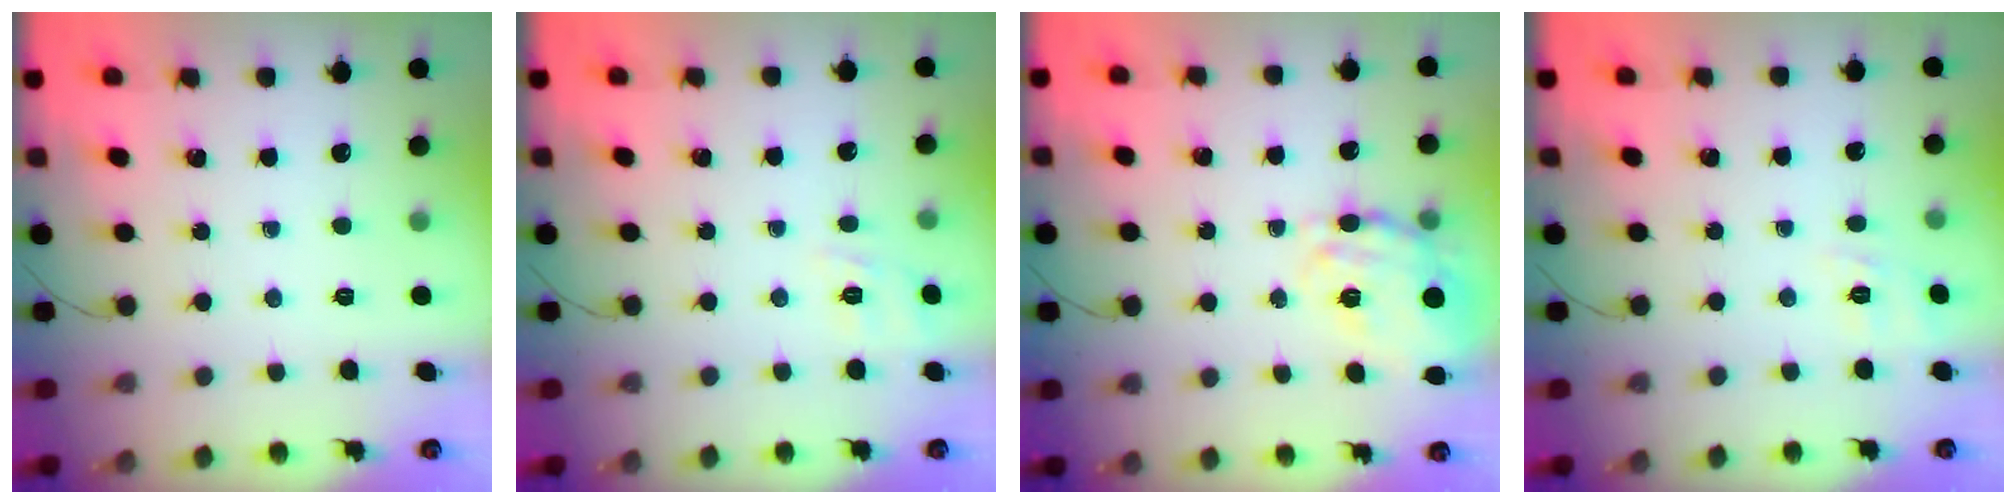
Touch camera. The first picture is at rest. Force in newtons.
{"total": 2.2, "press": 1.2, "slide": 1.8}
{"total": 12.4, "press": 12.0, "slide": 3.0}
{"total": 2.0, "press": 0.4, "slide": 1.9}